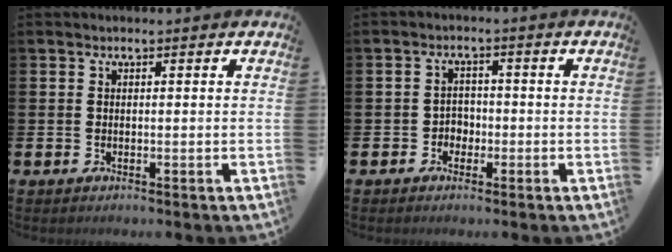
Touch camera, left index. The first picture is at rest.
{"total": 2.3, "force": [-1.2, 1.9, 0.5], "torque": [-0.012, 0.006, -0.029]}